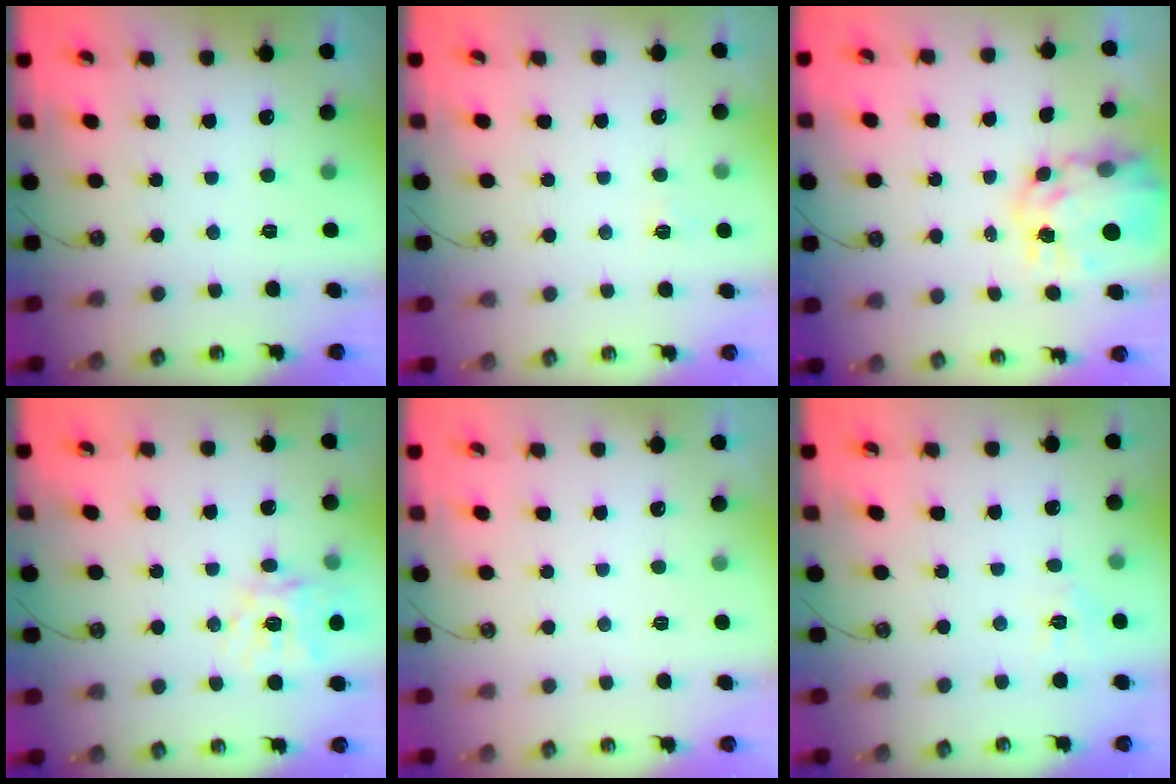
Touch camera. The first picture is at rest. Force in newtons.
{"total": 3.1, "press": 3.1, "slide": 0.4}
{"total": 11.1, "press": 11.1, "slide": 0.9}
{"total": 14.6, "press": 14.5, "slide": 2.0}
{"total": 0.5, "press": 0.5, "slide": 0.2}
{"total": 6.2, "press": 6.2, "slide": 0.6}